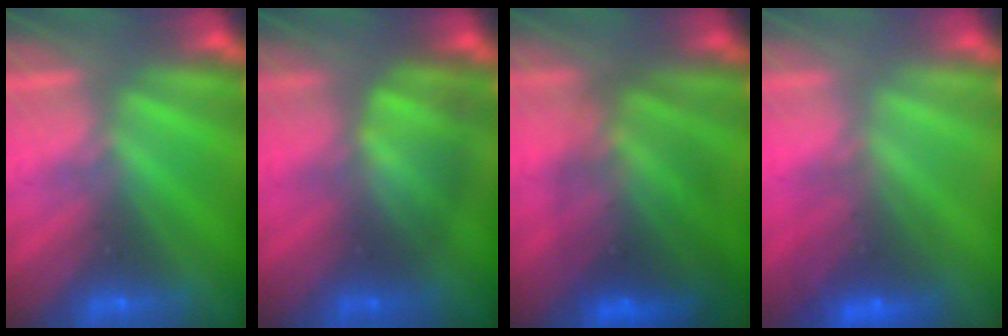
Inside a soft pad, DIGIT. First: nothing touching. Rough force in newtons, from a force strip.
{"total": 2.1}
{"total": 7.7}
{"total": 2.7}